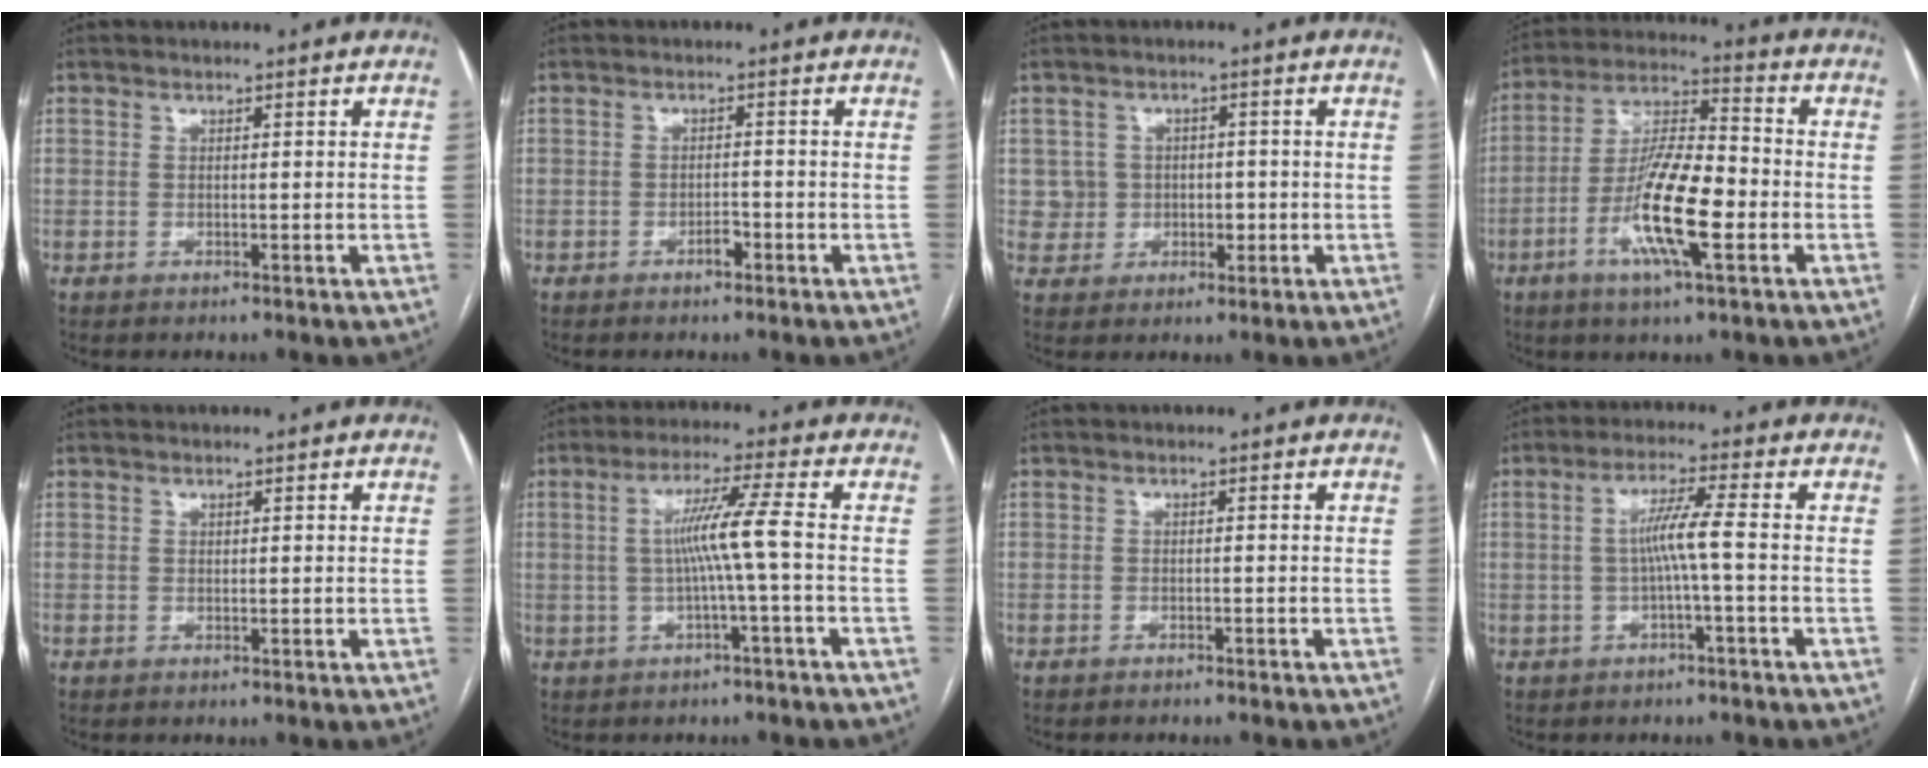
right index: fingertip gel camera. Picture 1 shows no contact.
{"total": 1.9, "force": [-1.3, 0.8, 1.1], "torque": [-0.016, 0.004, -0.020]}
{"total": 4.7, "force": [-0.1, 4.7, 0.6], "torque": [0.006, 0.021, 0.007]}
{"total": 14.0, "force": [-4.5, 2.5, 13.0], "torque": [-0.253, -0.002, -0.082]}
{"total": 0.0}
{"total": 6.6, "force": [-0.6, -1.2, 6.4], "torque": [-0.120, 0.012, -0.008]}
{"total": 2.9, "force": [-2.6, 0.9, 1.0], "torque": [-0.017, -0.004, -0.027]}
{"total": 4.9, "force": [-0.7, -0.5, 4.8], "torque": [-0.088, 0.014, -0.011]}